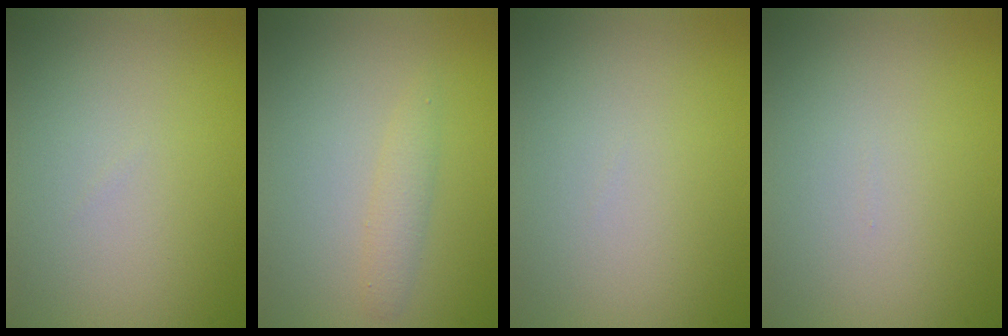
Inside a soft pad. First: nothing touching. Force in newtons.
{"total": 1.4, "press": 1.4, "slide": 0.0}
{"total": 0.0}
{"total": 0.0}